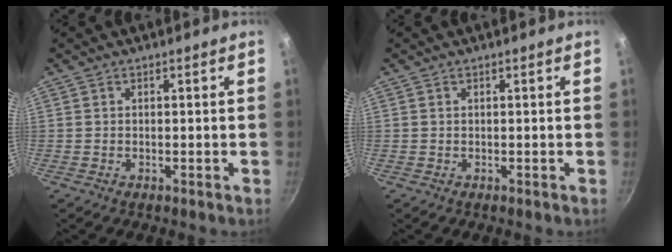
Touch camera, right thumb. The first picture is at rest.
{"total": 0.0}